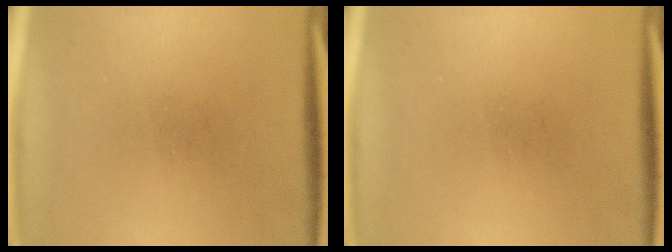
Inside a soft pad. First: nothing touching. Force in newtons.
{"total": 0.0}